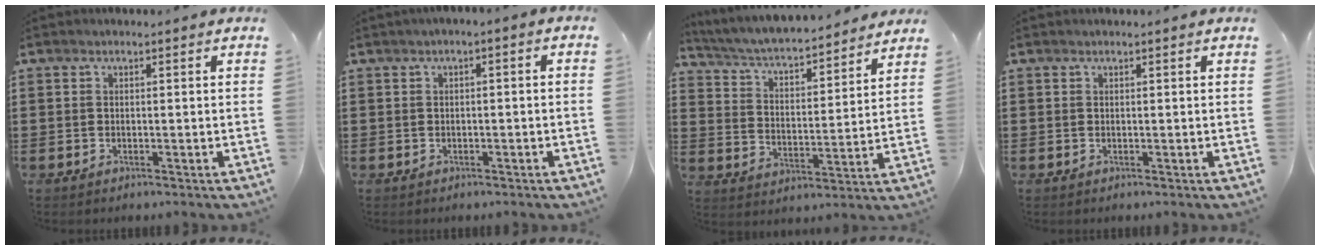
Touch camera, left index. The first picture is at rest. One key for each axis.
{"total": 1.3, "fx": -0.9, "fy": 0.4, "fz": 0.8, "tx": -0.016, "ty": 0.001, "tz": -0.020}
{"total": 4.5, "fx": 4.3, "fy": 0.2, "fz": 1.5, "tx": -0.050, "ty": -0.035, "tz": 0.065}
{"total": 0.0}